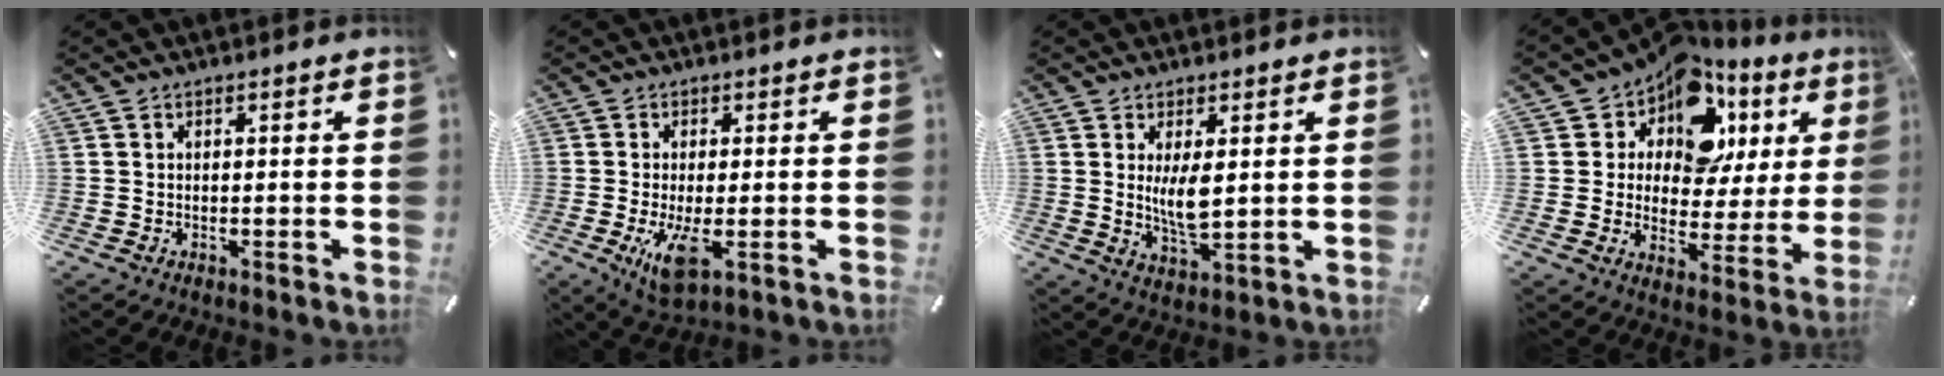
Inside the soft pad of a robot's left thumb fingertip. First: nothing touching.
{"total": 7.7, "force": [-1.7, 2.7, 7.0], "torque": [-0.135, -0.026, -0.029]}
{"total": 6.4, "force": [1.7, 2.5, 5.7], "torque": [-0.118, -0.015, 0.021]}
{"total": 11.8, "force": [7.5, 7.8, 4.7], "torque": [-0.087, -0.060, 0.136]}